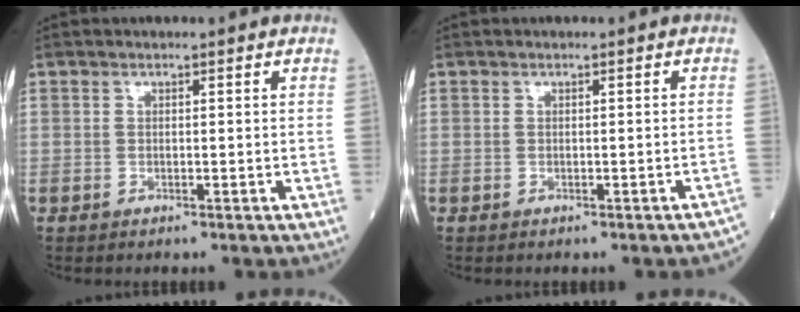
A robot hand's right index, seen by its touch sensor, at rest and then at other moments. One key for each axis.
{"total": 2.0, "fx": -1.8, "fy": 0.1, "fz": 0.9, "tx": -0.007, "ty": 0.003, "tz": -0.019}